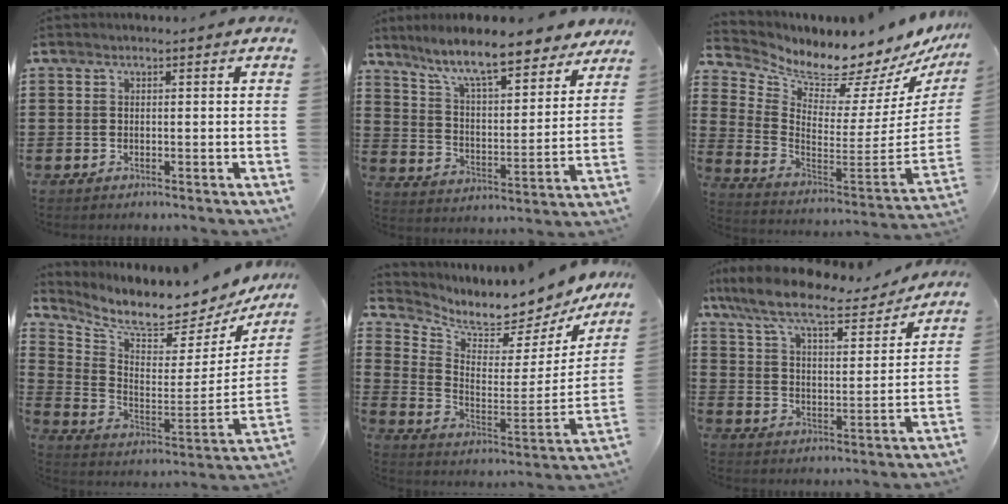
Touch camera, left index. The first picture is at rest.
{"total": 10.2, "force": [8.7, 0.8, 5.3], "torque": [-0.126, -0.046, 0.147]}
{"total": 6.3, "force": [6.1, 0.8, 1.2], "torque": [-0.052, -0.077, 0.096]}
{"total": 7.4, "force": [6.7, 0.7, 3.1], "torque": [-0.080, -0.072, 0.105]}
{"total": 5.4, "force": [5.2, 1.0, 1.2], "torque": [-0.042, -0.066, 0.080]}
{"total": 9.5, "force": [8.1, 1.4, 4.8], "torque": [-0.126, -0.044, 0.138]}